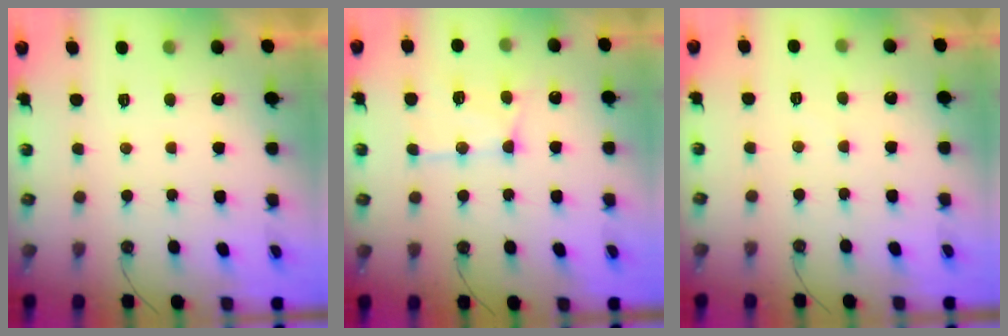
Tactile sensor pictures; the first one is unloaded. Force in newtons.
{"total": 13.5, "press": 13.5, "slide": 1.3}
{"total": 2.5, "press": 2.5, "slide": 0.4}